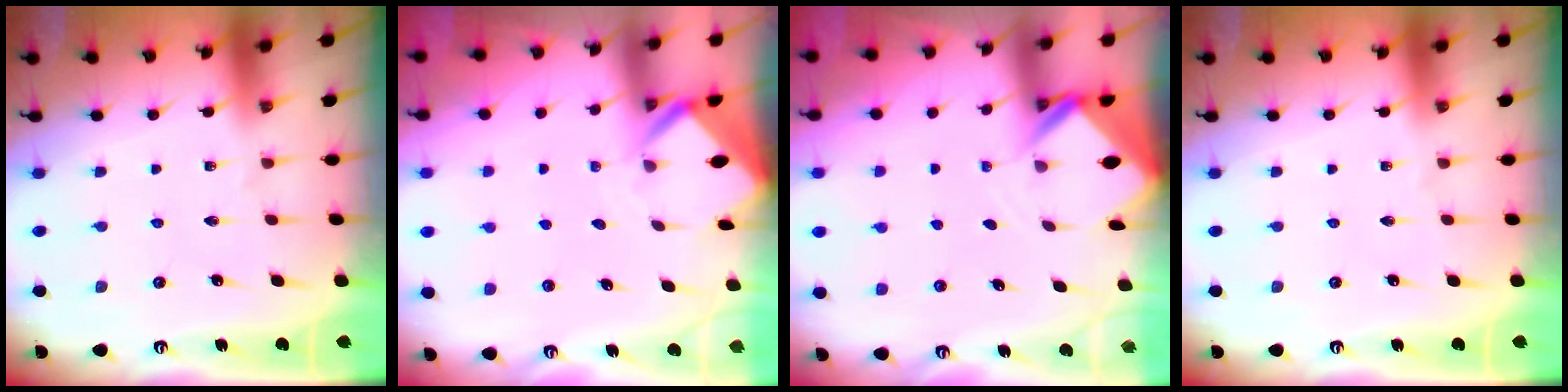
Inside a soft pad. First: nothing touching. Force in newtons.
{"total": 2.6, "press": 2.6, "slide": 0.2}
{"total": 2.9, "press": 2.9, "slide": 0.2}
{"total": 0.0}